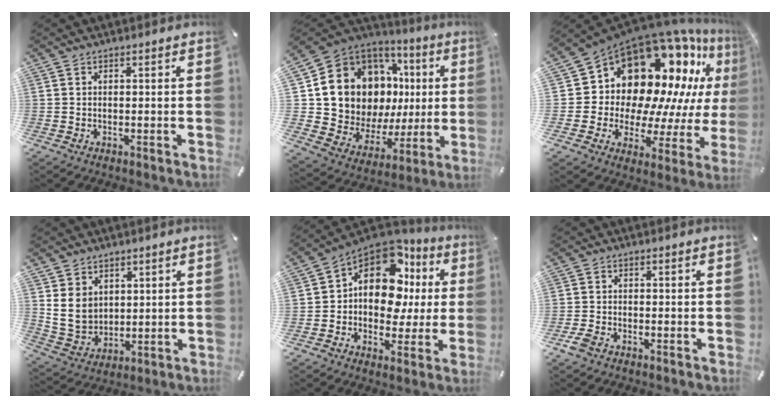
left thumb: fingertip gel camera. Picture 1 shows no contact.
{"total": 14.7, "force": [5.3, 11.6, 7.4], "torque": [-0.134, -0.075, 0.116]}
{"total": 19.8, "force": [12.9, 12.4, 8.6], "torque": [-0.122, -0.137, 0.248]}
{"total": 8.2, "force": [3.1, 7.2, 2.2], "torque": [-0.061, -0.017, 0.062]}
{"total": 15.3, "force": [4.3, 10.6, 10.2], "torque": [-0.170, -0.035, 0.072]}
{"total": 2.5, "force": [-1.6, 1.5, 1.2], "torque": [-0.033, 0.002, -0.034]}